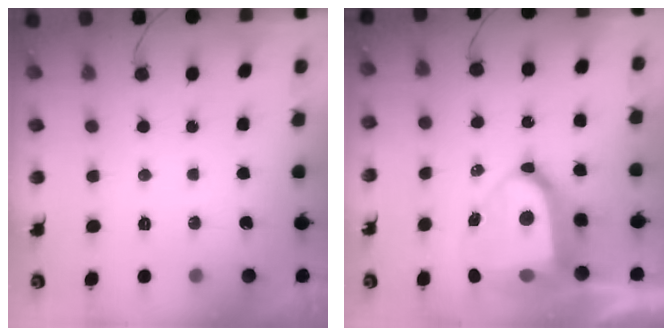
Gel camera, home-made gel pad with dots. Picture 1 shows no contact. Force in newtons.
{"total": 15.1, "press": 14.9, "slide": 2.0}